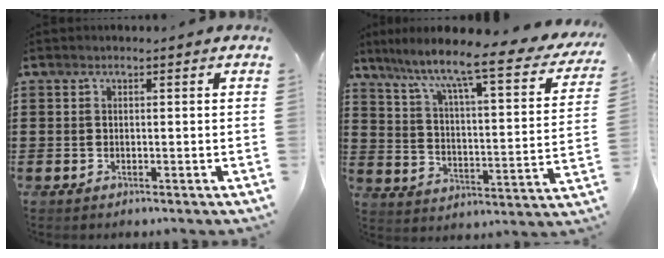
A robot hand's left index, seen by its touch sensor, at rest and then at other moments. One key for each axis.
{"total": 8.7, "fx": 7.0, "fy": 0.2, "fz": 5.3, "tx": -0.115, "ty": -0.062, "tz": 0.102}